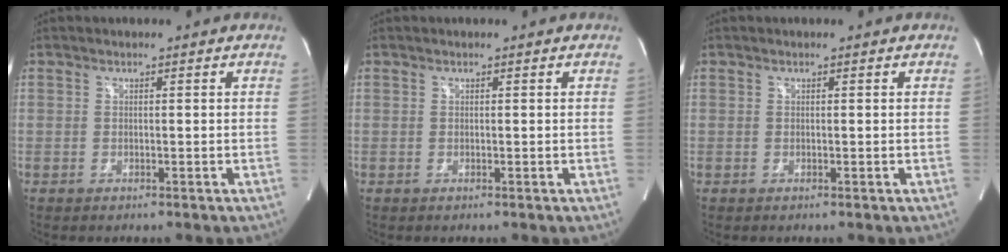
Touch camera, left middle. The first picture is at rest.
{"total": 0.0}
{"total": 0.0}